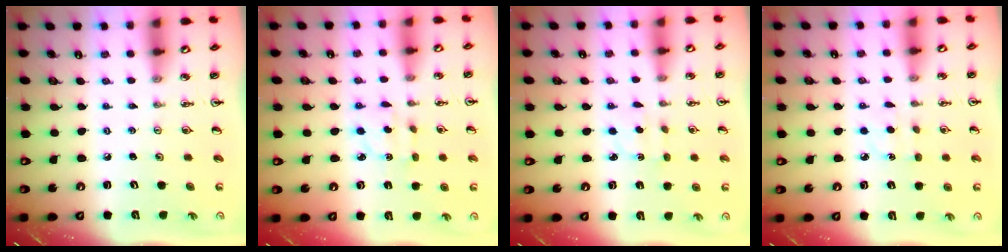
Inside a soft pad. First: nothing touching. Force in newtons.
{"total": 3.1, "press": 3.1, "slide": 0.5}
{"total": 2.7, "press": 2.6, "slide": 0.5}
{"total": 4.7, "press": 4.7, "slide": 0.5}